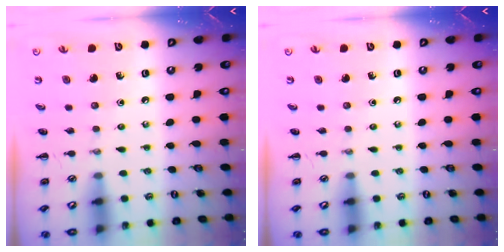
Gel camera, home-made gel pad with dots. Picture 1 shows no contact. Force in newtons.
{"total": 0.0}